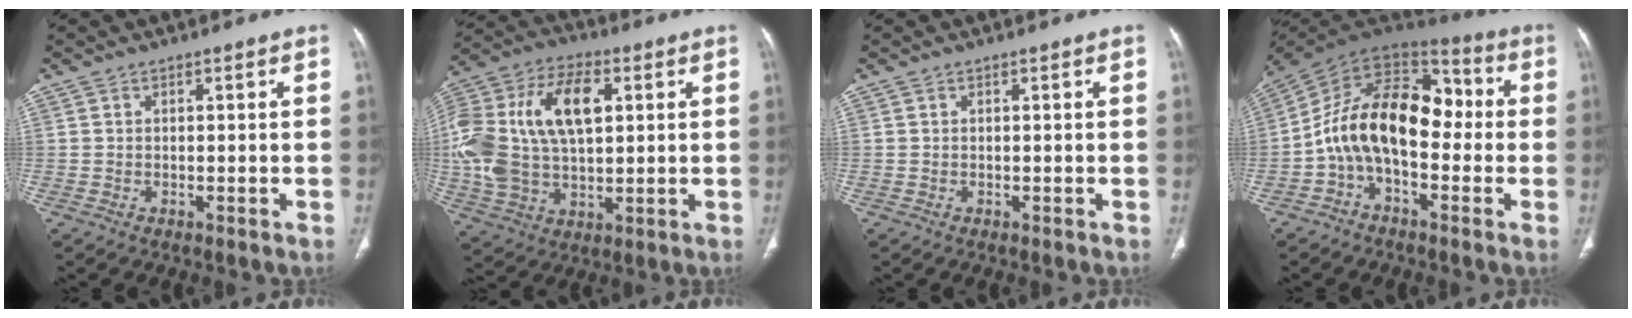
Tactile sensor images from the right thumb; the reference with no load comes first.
{"total": 22.4, "force": [3.9, 13.0, 17.8], "torque": [-0.364, 0.013, 0.066]}
{"total": 0.0}
{"total": 17.2, "force": [-1.9, 10.4, 13.6], "torque": [-0.205, 0.065, -0.045]}